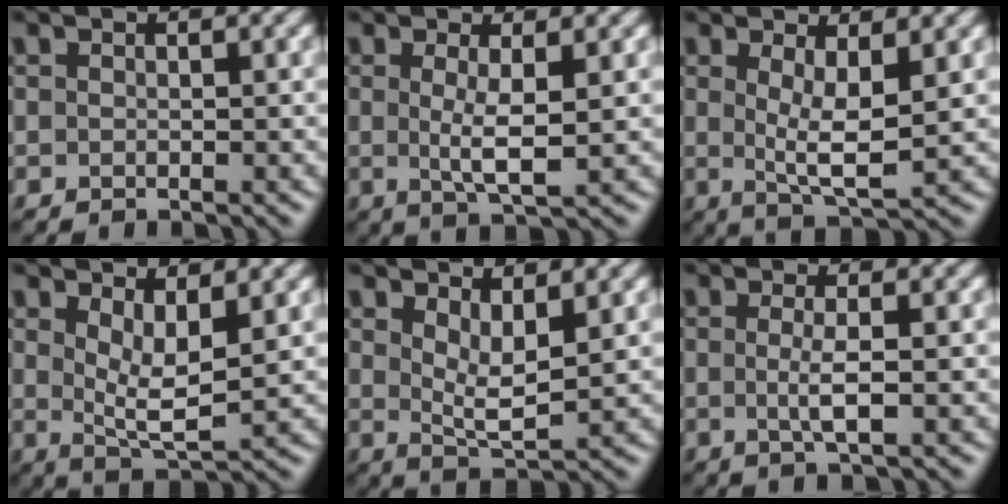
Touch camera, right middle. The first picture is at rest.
{"total": 3.0, "force": [0.3, 0.5, 2.9], "torque": [-0.057, -0.009, 0.008]}
{"total": 4.1, "force": [0.8, 1.1, 3.9], "torque": [-0.071, -0.011, 0.019]}
{"total": 4.1, "force": [1.4, 1.3, 3.6], "torque": [-0.065, -0.015, 0.030]}
{"total": 3.3, "force": [1.5, 1.0, 2.8], "torque": [-0.054, -0.014, 0.029]}
{"total": 2.2, "force": [-0.1, 0.4, 2.2], "torque": [-0.043, -0.004, -0.004]}